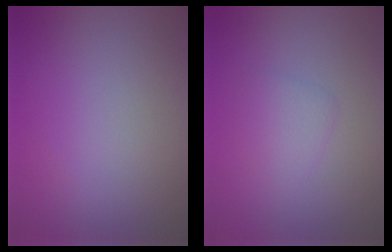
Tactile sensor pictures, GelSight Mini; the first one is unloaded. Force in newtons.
{"total": 1.6, "press": 1.6, "slide": 0.0}